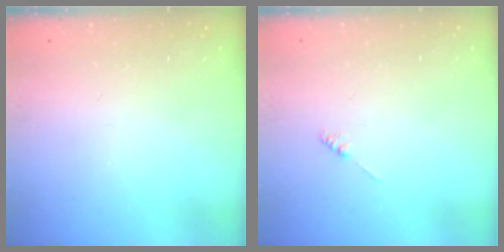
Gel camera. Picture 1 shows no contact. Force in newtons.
{"total": 0.0}